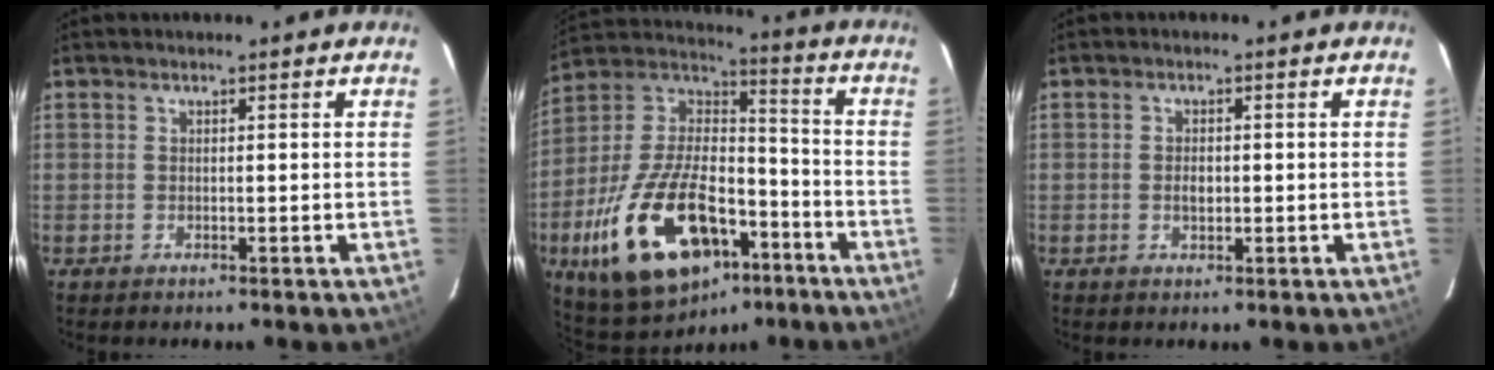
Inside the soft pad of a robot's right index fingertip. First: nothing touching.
{"total": 26.4, "force": [-12.3, 13.7, 18.8], "torque": [-0.375, -0.003, -0.195]}
{"total": 2.0, "force": [-0.1, 1.3, 1.5], "torque": [-0.026, 0.002, -0.002]}